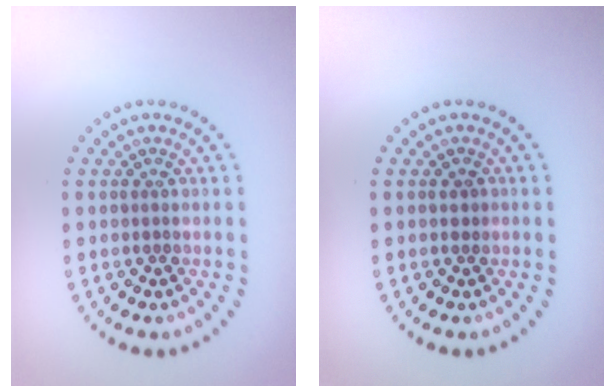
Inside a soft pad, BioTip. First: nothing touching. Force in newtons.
{"total": 0.7, "press": 0.7, "slide": 0.2}